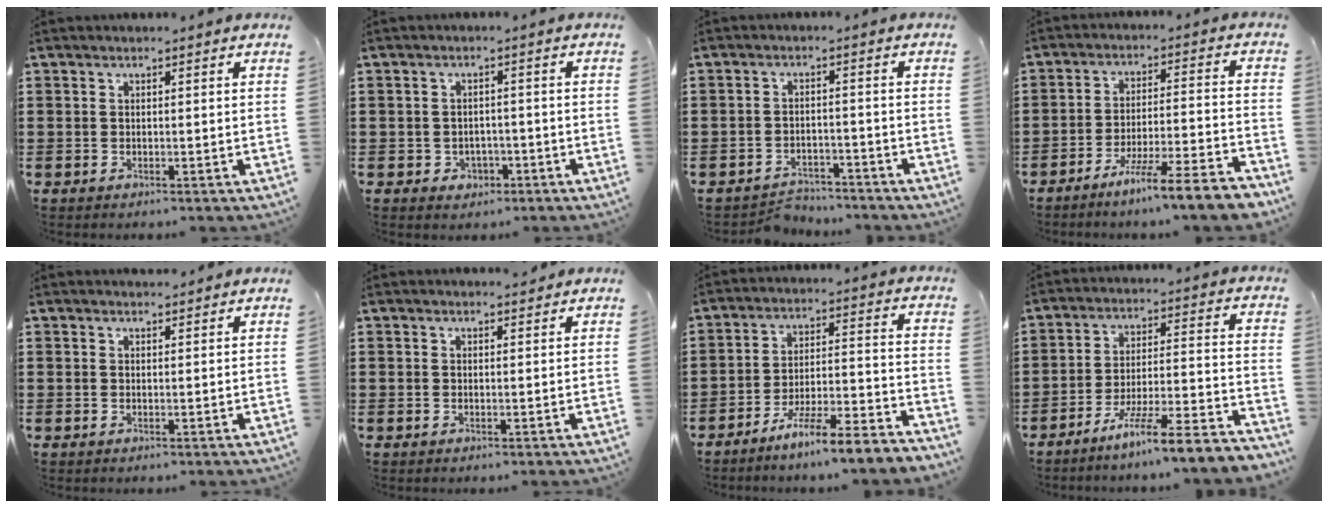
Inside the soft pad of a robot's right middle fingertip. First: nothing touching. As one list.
[{"total": 1.9, "force": [-1.0, 1.6, 0.5], "torque": [-0.016, 0.003, -0.025]}, {"total": 3.1, "force": [-3.0, 0.7, 0.1], "torque": [-0.009, 0.001, -0.066]}, {"total": 8.3, "force": [-7.1, -0.8, 4.2], "torque": [-0.066, -0.004, -0.136]}, {"total": 0.8, "force": [0.8, 0.1, 0.0], "torque": [0.005, -0.004, 0.014]}, {"total": 0.8, "force": [0.7, 0.3, 0.1], "torque": [0.004, -0.002, 0.012]}, {"total": 7.5, "force": [-6.7, -0.5, 3.2], "torque": [-0.059, -0.002, -0.131]}, {"total": 8.6, "force": [-7.3, -0.6, 4.4], "torque": [-0.078, -0.006, -0.144]}]